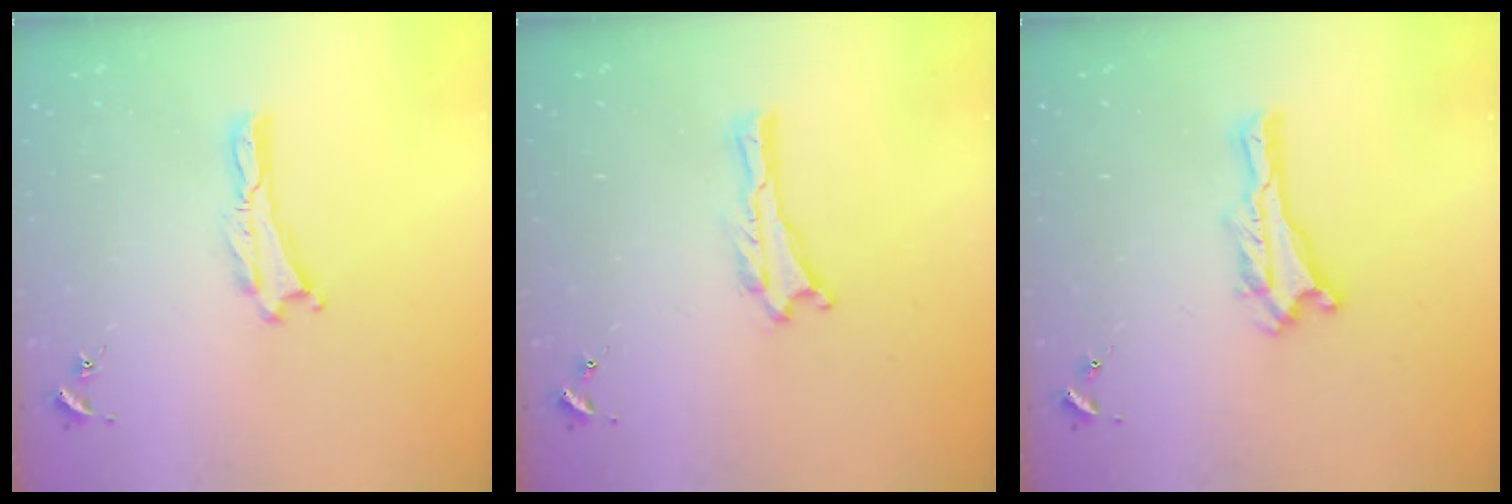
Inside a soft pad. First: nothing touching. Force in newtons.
{"total": 0.0}
{"total": 0.0}